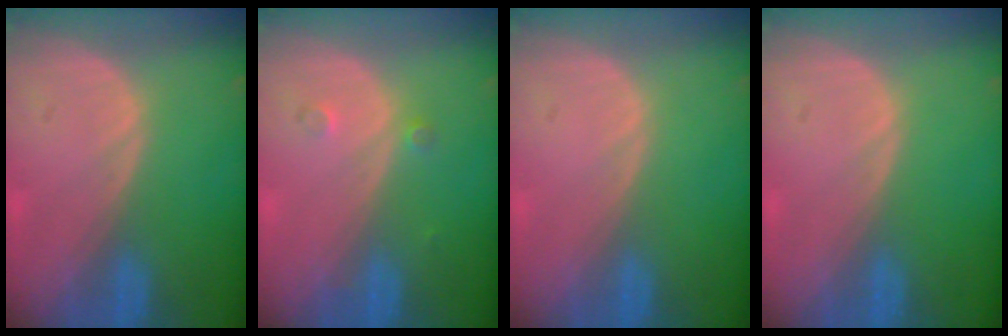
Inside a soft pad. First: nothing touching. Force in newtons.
{"total": 1.5, "press": 1.2, "slide": 0.8}
{"total": 0.0}
{"total": 0.0}